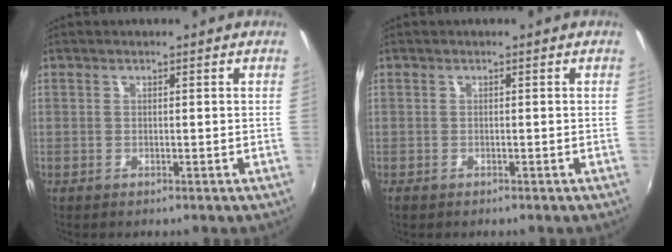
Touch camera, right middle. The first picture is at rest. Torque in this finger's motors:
{"motor_torque": [0.09, -0.11, 0.00, 0.00]}